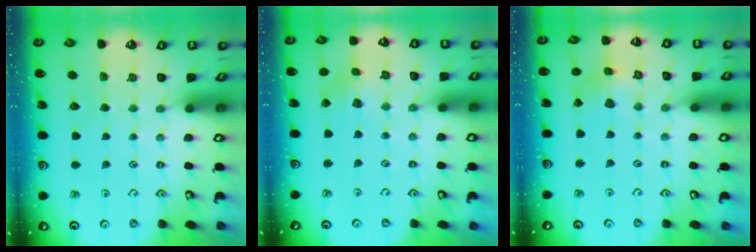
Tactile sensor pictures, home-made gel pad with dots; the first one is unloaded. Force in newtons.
{"total": 2.3, "press": 2.2, "slide": 0.4}
{"total": 3.0, "press": 3.0, "slide": 0.2}